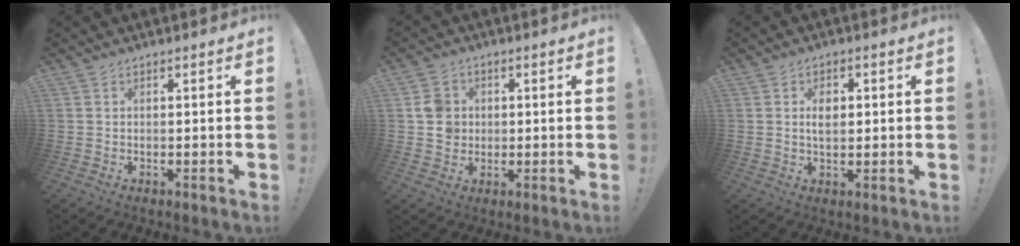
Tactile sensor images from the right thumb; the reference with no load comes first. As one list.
[{"total": 6.7, "force": [1.0, 6.2, 2.2], "torque": [-0.025, 0.006, 0.024]}, {"total": 4.3, "force": [0.5, 2.8, 3.2], "torque": [-0.047, 0.003, 0.005]}]